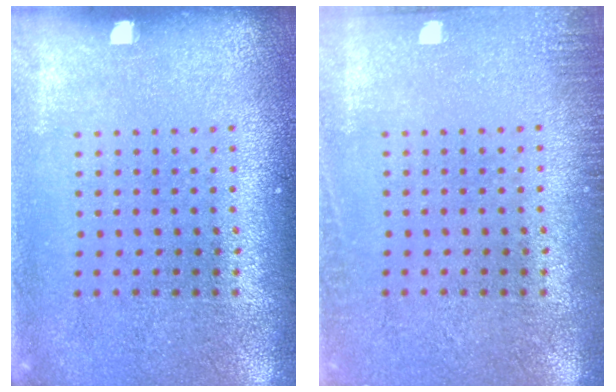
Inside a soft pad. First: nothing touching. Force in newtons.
{"total": 1.3, "press": 1.3, "slide": 0.3}